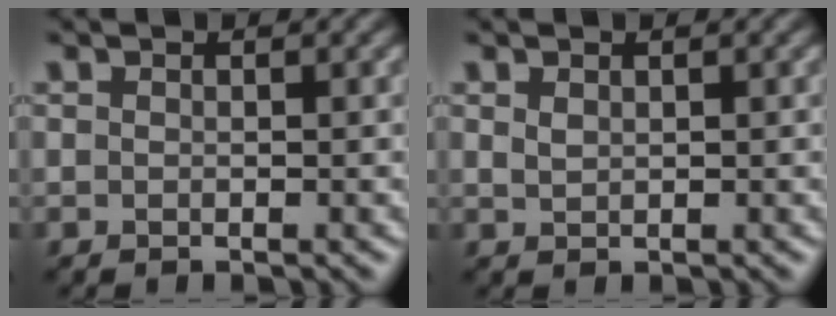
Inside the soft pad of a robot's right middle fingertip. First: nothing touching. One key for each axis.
{"total": 0.8, "fx": 0.5, "fy": 0.4, "fz": 0.4, "tx": -0.014, "ty": -0.001, "tz": 0.012}